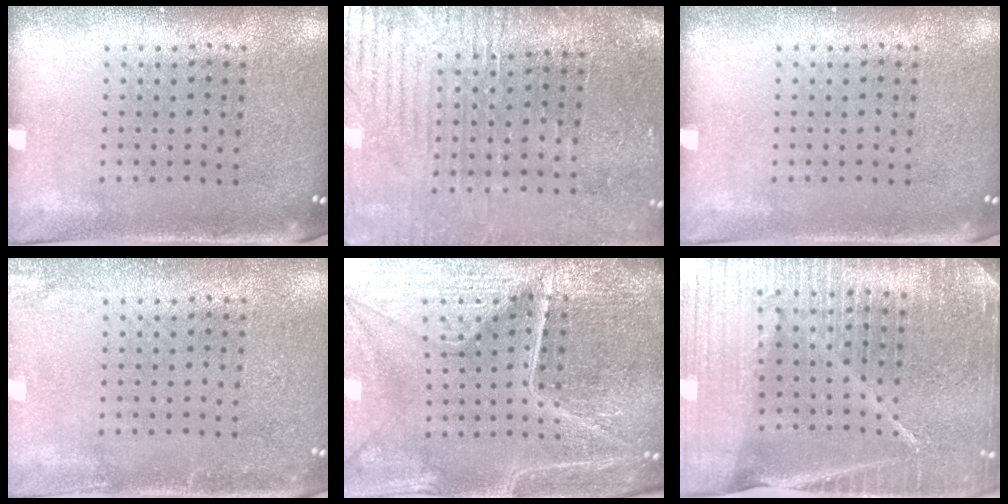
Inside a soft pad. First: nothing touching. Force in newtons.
{"total": 3.8, "press": 3.5, "slide": 1.6}
{"total": 0.0}
{"total": 1.8, "press": 1.8, "slide": 0.2}
{"total": 6.1, "press": 5.4, "slide": 2.7}
{"total": 6.1, "press": 5.3, "slide": 2.9}